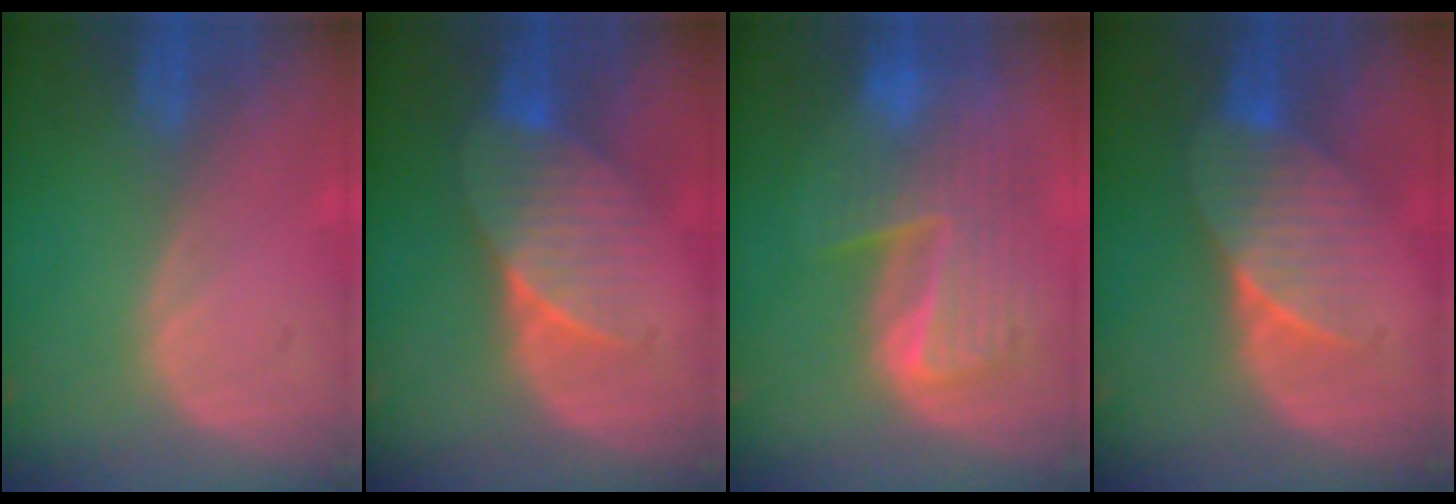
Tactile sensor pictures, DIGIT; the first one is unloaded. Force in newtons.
{"total": 7.4, "press": 6.9, "slide": 2.6}
{"total": 9.8, "press": 8.5, "slide": 4.9}
{"total": 7.4, "press": 6.9, "slide": 2.6}